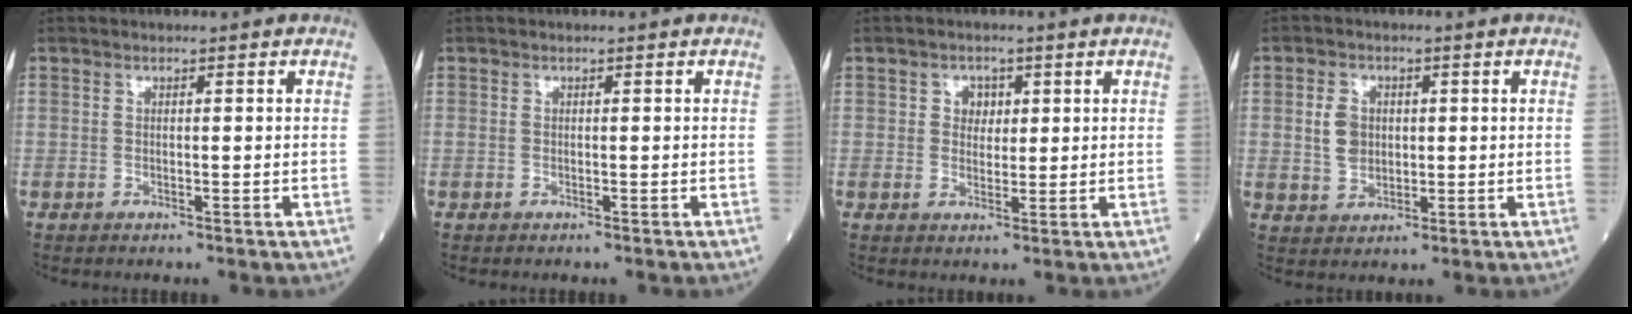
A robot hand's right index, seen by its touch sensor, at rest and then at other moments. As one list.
[{"total": 0.0}, {"total": 2.6, "force": [0.8, 2.1, 1.3], "torque": [-0.016, 0.003, 0.012]}, {"total": 4.4, "force": [0.6, 3.4, 2.7], "torque": [-0.058, 0.010, 0.019]}]